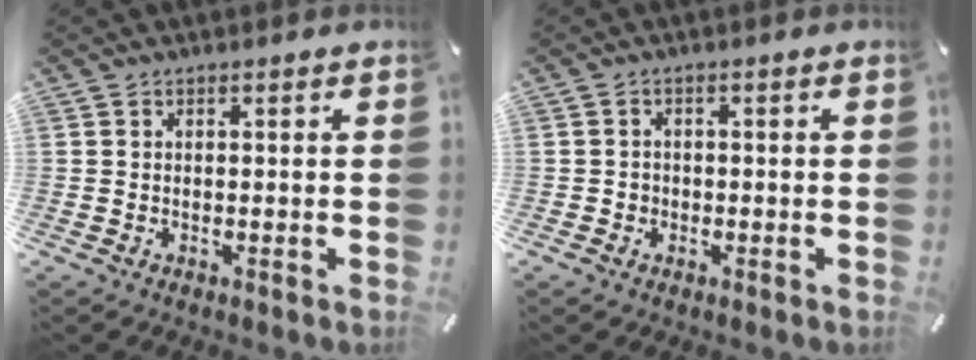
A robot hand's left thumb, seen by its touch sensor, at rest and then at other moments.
{"total": 1.6, "force": [-0.7, 1.5, 0.1], "torque": [-0.003, 0.008, -0.017]}